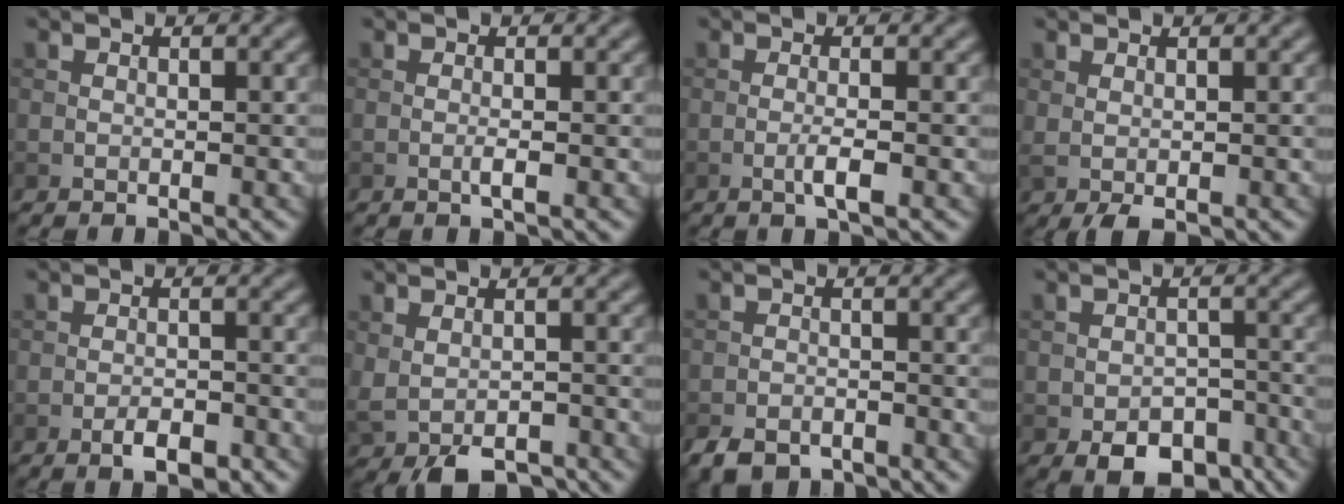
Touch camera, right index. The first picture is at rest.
{"total": 1.0, "force": [-0.3, 0.1, 0.9], "torque": [-0.019, -0.001, -0.008]}
{"total": 2.0, "force": [-0.7, 0.3, 1.9], "torque": [-0.034, 0.001, -0.016]}
{"total": 1.3, "force": [-0.1, 0.3, 1.3], "torque": [-0.026, -0.001, 0.001]}
{"total": 2.7, "force": [-1.6, 1.0, 1.9], "torque": [-0.030, 0.002, -0.027]}
{"total": 4.6, "force": [-2.8, 2.1, 3.0], "torque": [-0.049, -0.022, -0.036]}
{"total": 3.3, "force": [-2.5, 1.6, 1.2], "torque": [-0.018, -0.004, -0.051]}
{"total": 5.7, "force": [-3.6, 3.2, 3.0], "torque": [-0.039, -0.009, -0.050]}